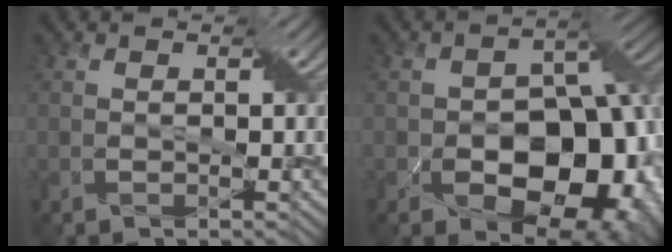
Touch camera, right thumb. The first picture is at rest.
{"total": 16.9, "force": [-5.0, 11.2, 11.6], "torque": [-0.129, -0.021, -0.062]}